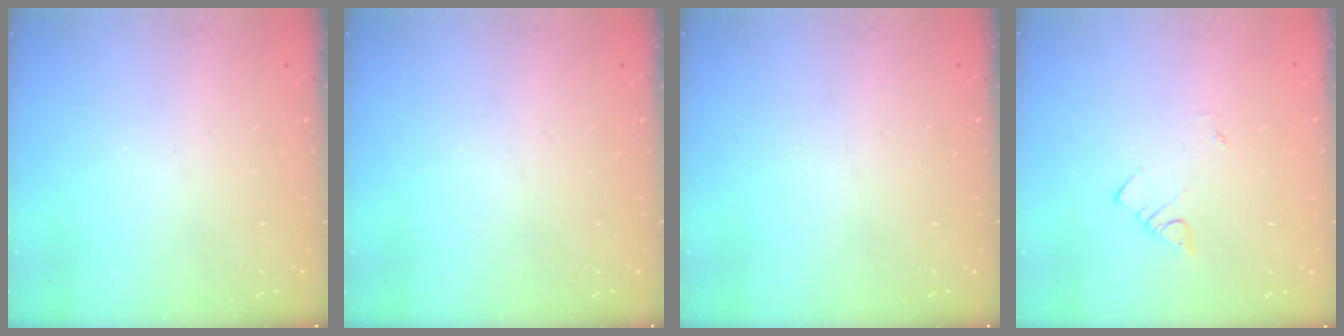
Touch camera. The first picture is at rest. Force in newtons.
{"total": 0.0}
{"total": 0.0}
{"total": 1.9, "press": 1.9, "slide": 0.2}